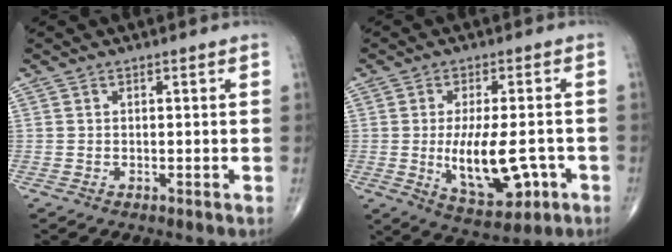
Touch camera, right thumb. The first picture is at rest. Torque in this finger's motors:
{"motor_torque": [0.87, 2.45, 0.90, 0.56, 0.29]}